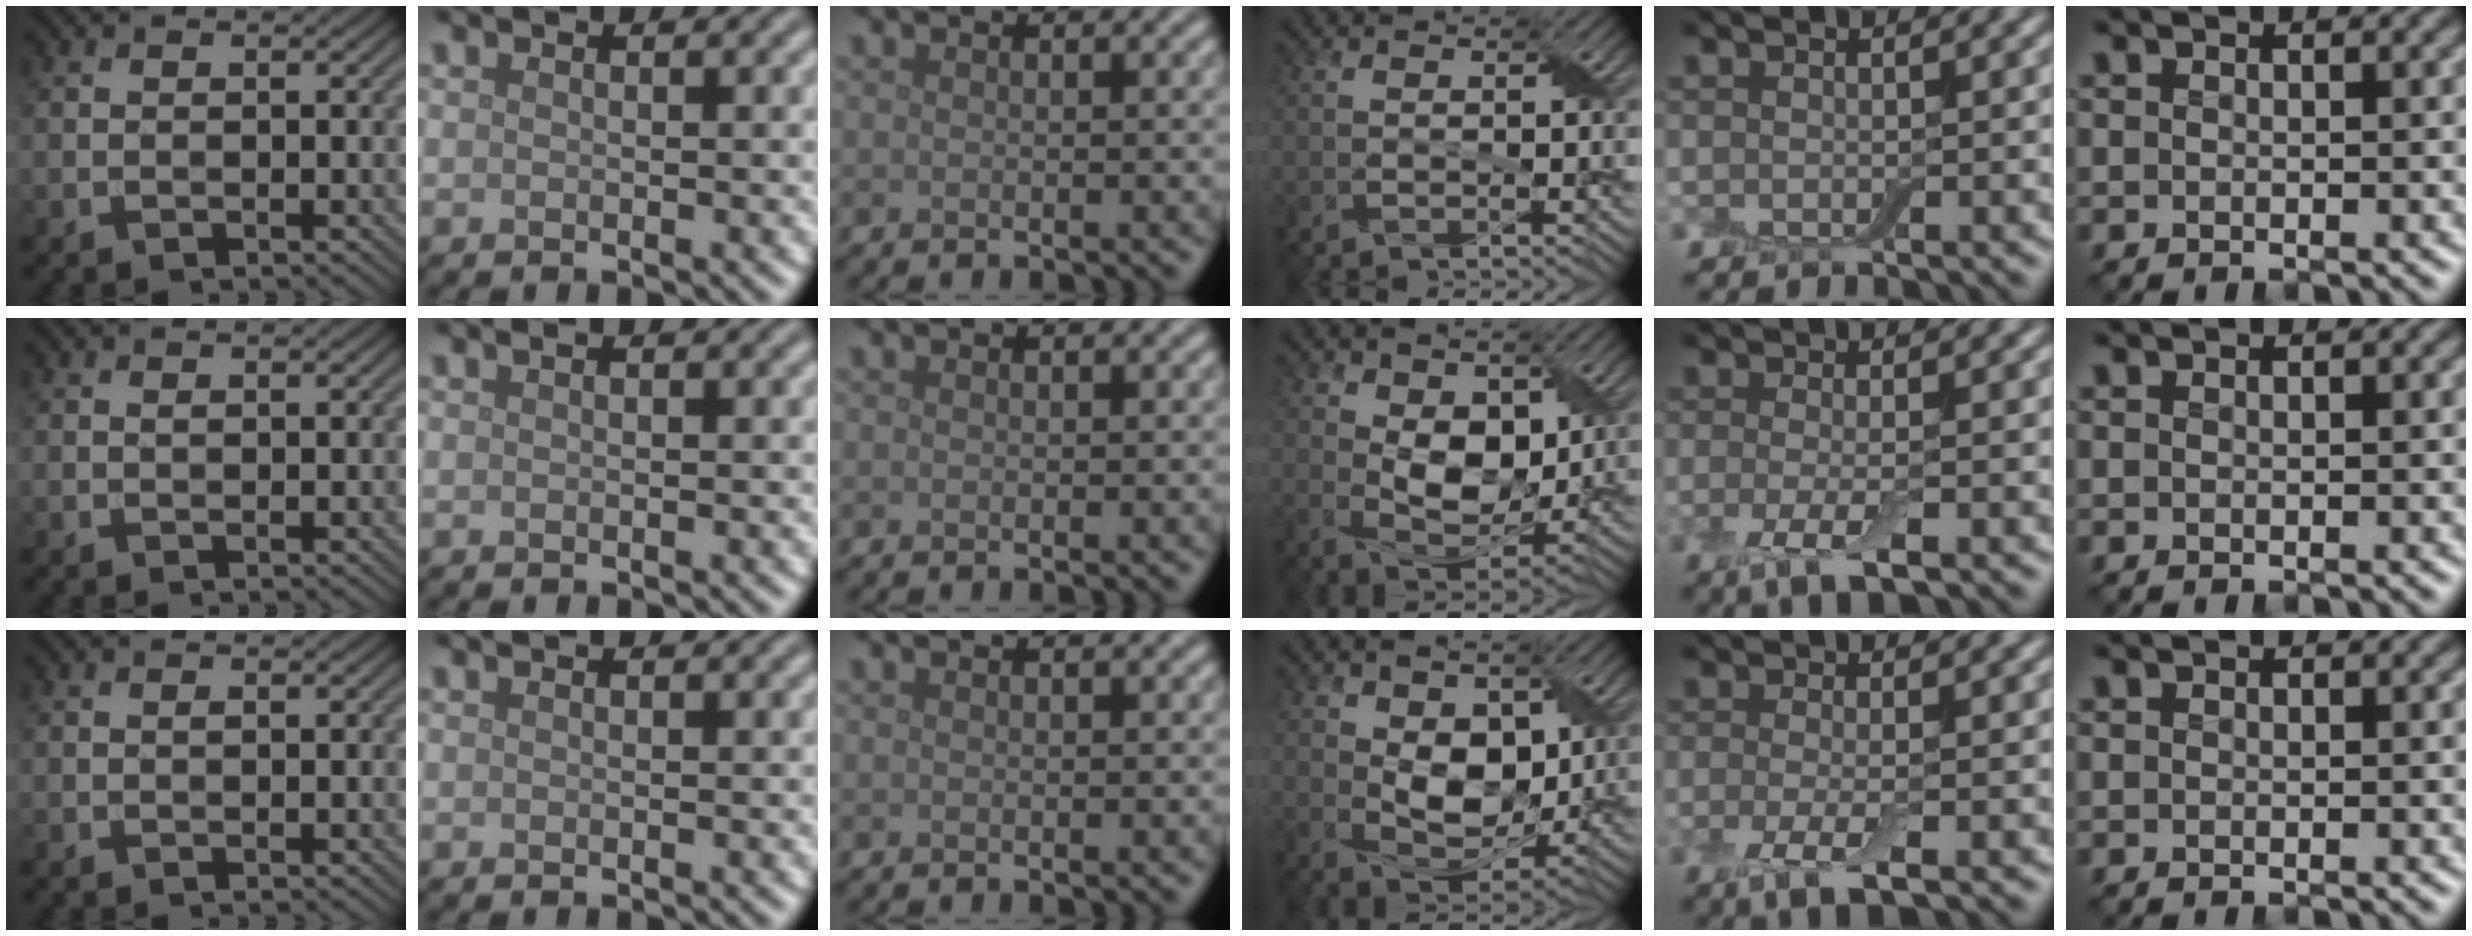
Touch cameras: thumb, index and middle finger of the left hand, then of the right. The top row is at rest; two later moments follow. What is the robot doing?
{"motion": "peel", "object": "small bumper sticker"}